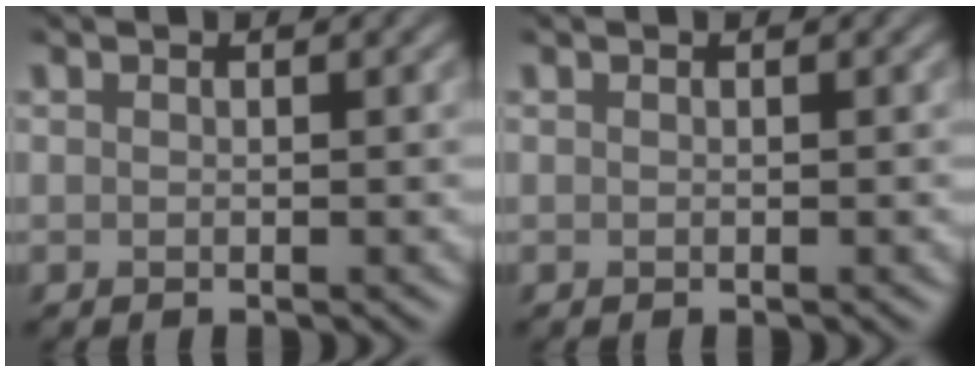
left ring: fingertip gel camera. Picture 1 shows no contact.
{"total": 0.0}